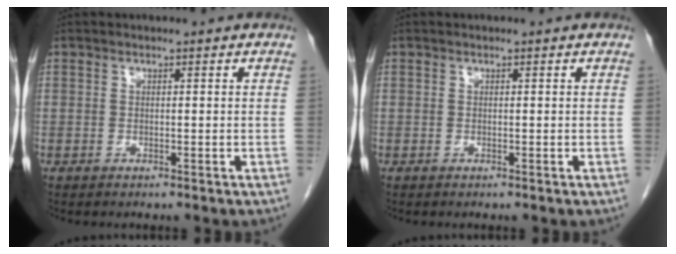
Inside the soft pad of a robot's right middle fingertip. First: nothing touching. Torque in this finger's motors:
{"motor_torque": [0.00, 0.00, 0.03, 0.01]}